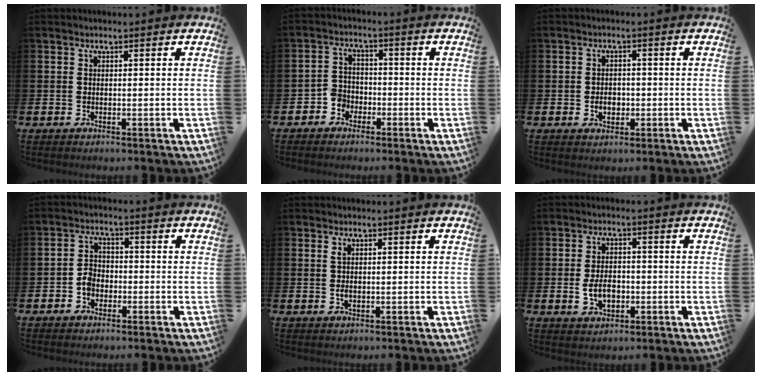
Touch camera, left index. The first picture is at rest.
{"total": 2.9, "force": [-1.9, 2.2, 0.3], "torque": [-0.018, -0.001, -0.043]}
{"total": 2.5, "force": [-0.6, 1.9, 1.5], "torque": [-0.015, -0.002, -0.017]}
{"total": 2.8, "force": [-1.4, 2.1, 1.1], "torque": [-0.018, 0.005, -0.031]}
{"total": 1.3, "force": [0.5, 0.5, 1.0], "torque": [-0.016, 0.001, 0.008]}
{"total": 4.1, "force": [-0.8, 2.7, 3.0], "torque": [-0.049, 0.003, -0.016]}